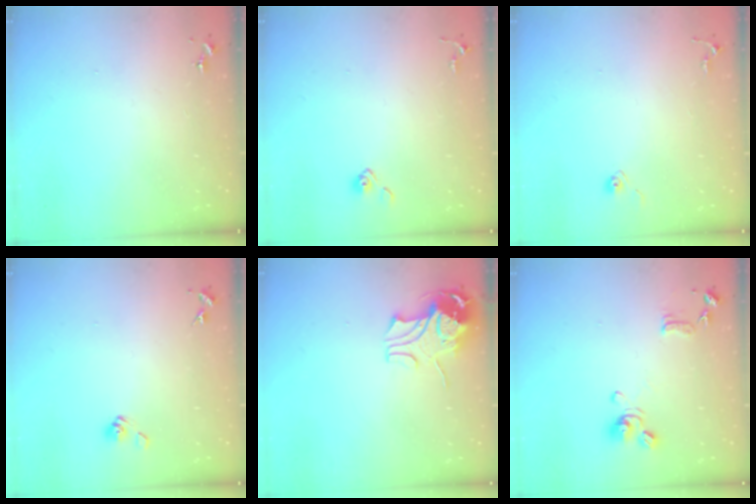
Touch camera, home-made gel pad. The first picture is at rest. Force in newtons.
{"total": 4.0, "press": 4.0, "slide": 0.4}
{"total": 4.8, "press": 4.8, "slide": 0.4}
{"total": 5.4, "press": 5.0, "slide": 2.2}
{"total": 9.8, "press": 9.7, "slide": 1.2}
{"total": 9.8, "press": 9.7, "slide": 1.7}